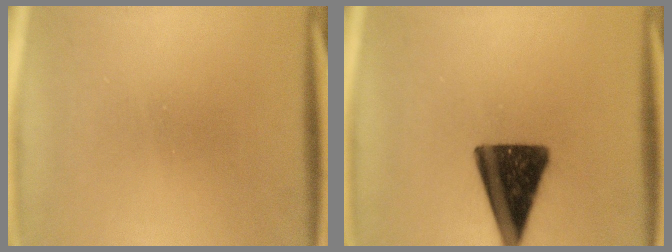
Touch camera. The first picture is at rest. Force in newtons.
{"total": 13.8}